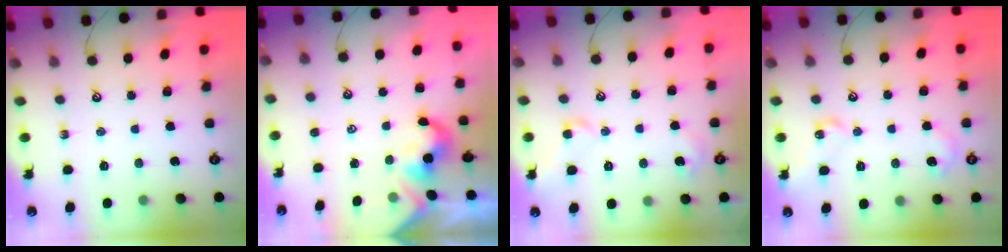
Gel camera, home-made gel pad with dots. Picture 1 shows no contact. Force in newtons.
{"total": 1.9, "press": 1.9, "slide": 0.5}
{"total": 3.1, "press": 3.1, "slide": 0.7}
{"total": 8.4, "press": 8.4, "slide": 0.6}